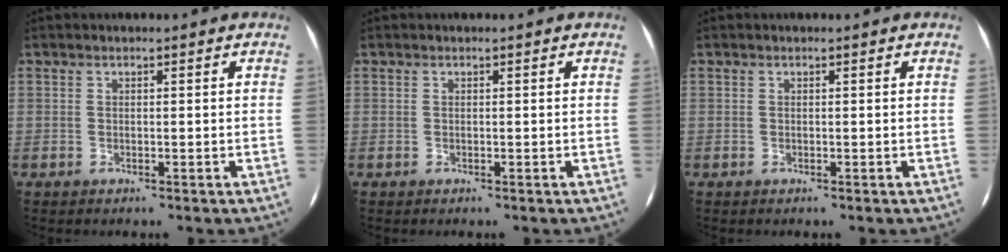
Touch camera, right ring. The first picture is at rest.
{"total": 0.0}
{"total": 0.0}